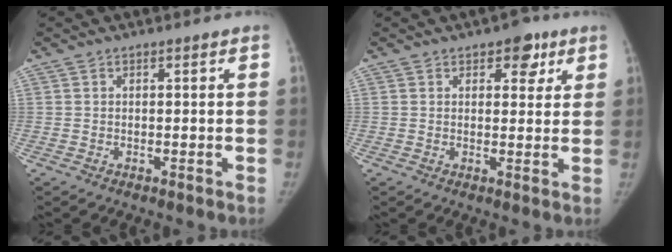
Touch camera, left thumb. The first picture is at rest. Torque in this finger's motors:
{"motor_torque": [0.71, 0.50, 0.84, -0.72, 0.08]}